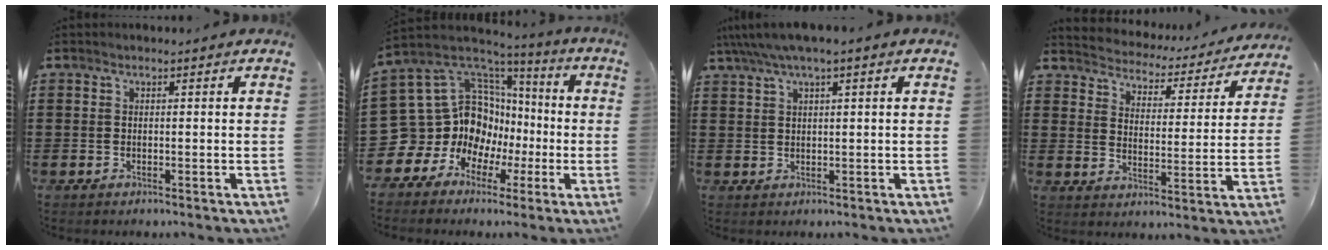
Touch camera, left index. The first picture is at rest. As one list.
[{"total": 15.0, "force": [0.4, 13.9, 5.7], "torque": [-0.183, -0.039, 0.029]}, {"total": 2.8, "force": [1.4, 0.2, 2.4], "torque": [-0.048, 0.001, 0.024]}, {"total": 3.0, "force": [2.9, 0.3, -0.3], "torque": [-0.017, -0.031, 0.041]}]